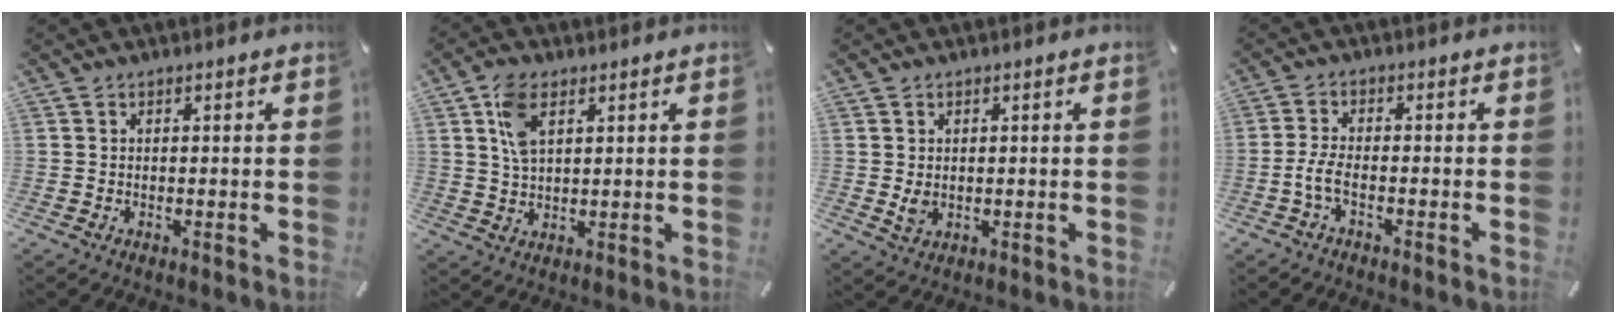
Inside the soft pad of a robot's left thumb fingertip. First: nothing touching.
{"total": 6.5, "force": [2.8, 3.6, 4.7], "torque": [-0.094, 0.004, 0.051]}
{"total": 2.3, "force": [0.2, 1.9, 1.4], "torque": [-0.028, -0.002, 0.001]}
{"total": 3.9, "force": [-1.8, 1.2, 3.3], "torque": [-0.079, -0.002, -0.036]}